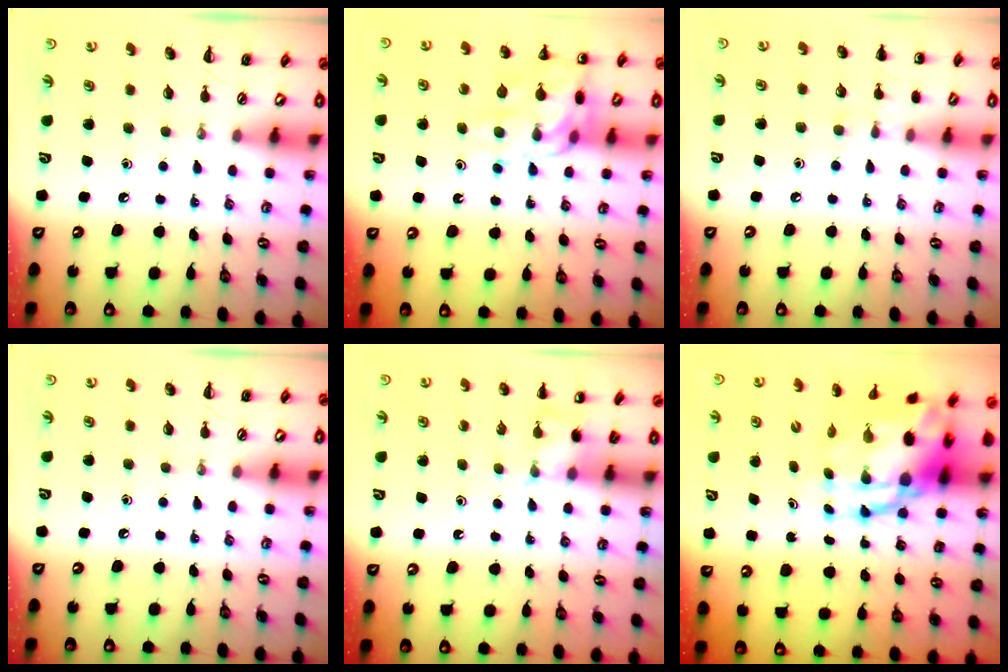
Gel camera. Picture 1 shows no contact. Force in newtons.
{"total": 14.1, "press": 14.0, "slide": 2.2}
{"total": 5.5, "press": 5.2, "slide": 1.7}
{"total": 0.0}
{"total": 4.6, "press": 4.4, "slide": 1.4}
{"total": 11.0, "press": 10.7, "slide": 2.8}